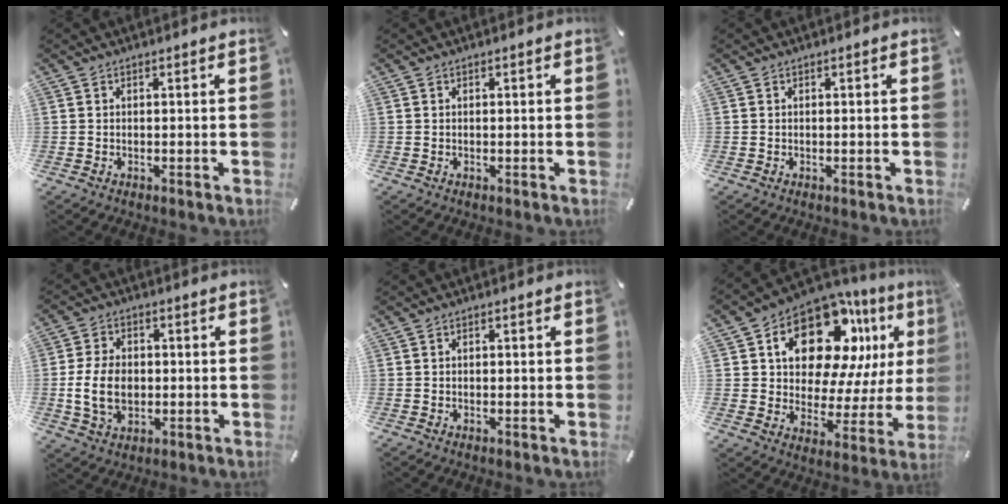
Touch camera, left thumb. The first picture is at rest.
{"total": 0.0}
{"total": 0.0}
{"total": 10.2, "force": [-1.2, 7.5, 6.8], "torque": [-0.150, 0.007, -0.022]}
{"total": 0.7, "force": [-0.1, 0.5, 0.5], "torque": [-0.010, 0.001, -0.003]}
{"total": 18.8, "force": [10.1, 11.2, 11.3], "torque": [-0.176, -0.067, 0.173]}